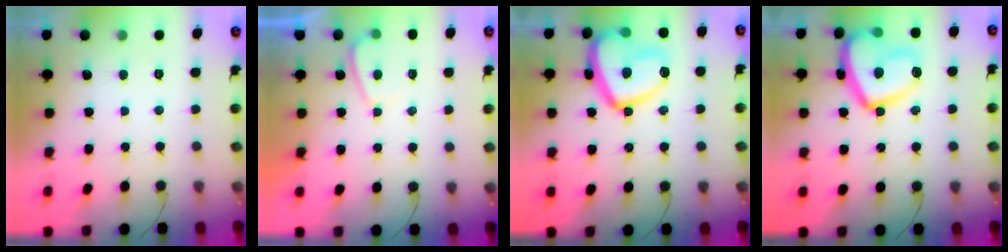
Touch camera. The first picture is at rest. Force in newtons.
{"total": 1.2, "press": 1.0, "slide": 0.6}
{"total": 15.9, "press": 15.8, "slide": 1.6}
{"total": 15.9, "press": 15.8, "slide": 1.6}